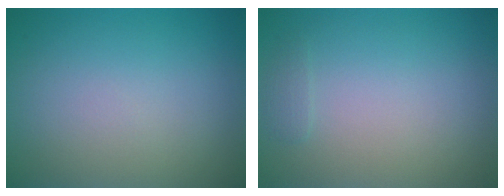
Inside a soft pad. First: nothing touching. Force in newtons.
{"total": 0.7, "press": 0.7, "slide": 0.1}